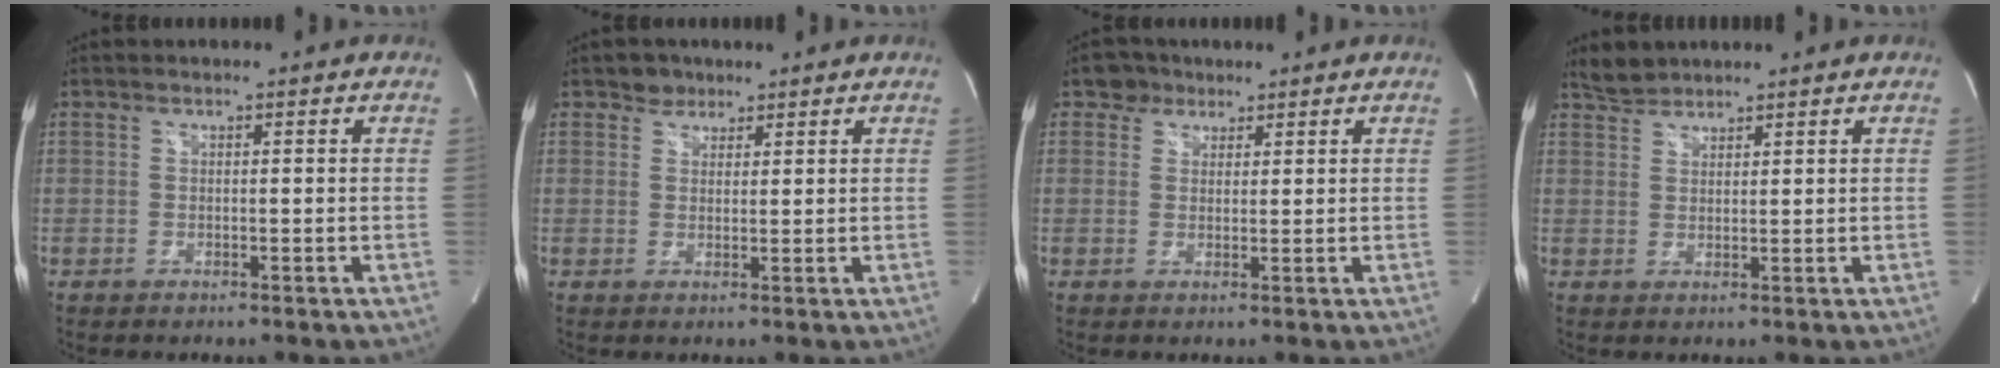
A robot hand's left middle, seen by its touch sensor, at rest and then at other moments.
{"total": 2.3, "force": [1.7, 1.5, 0.0], "torque": [0.002, 0.000, 0.023]}
{"total": 2.9, "force": [2.0, 2.1, 0.1], "torque": [-0.002, 0.005, 0.028]}
{"total": 2.6, "force": [2.6, 0.6, -0.1], "torque": [-0.005, 0.008, 0.051]}